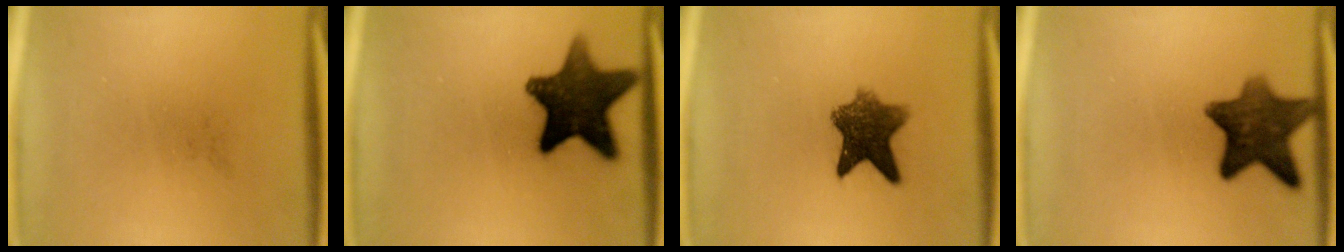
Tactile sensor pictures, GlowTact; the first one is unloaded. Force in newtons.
{"total": 14.4}
{"total": 8.3}
{"total": 10.4}